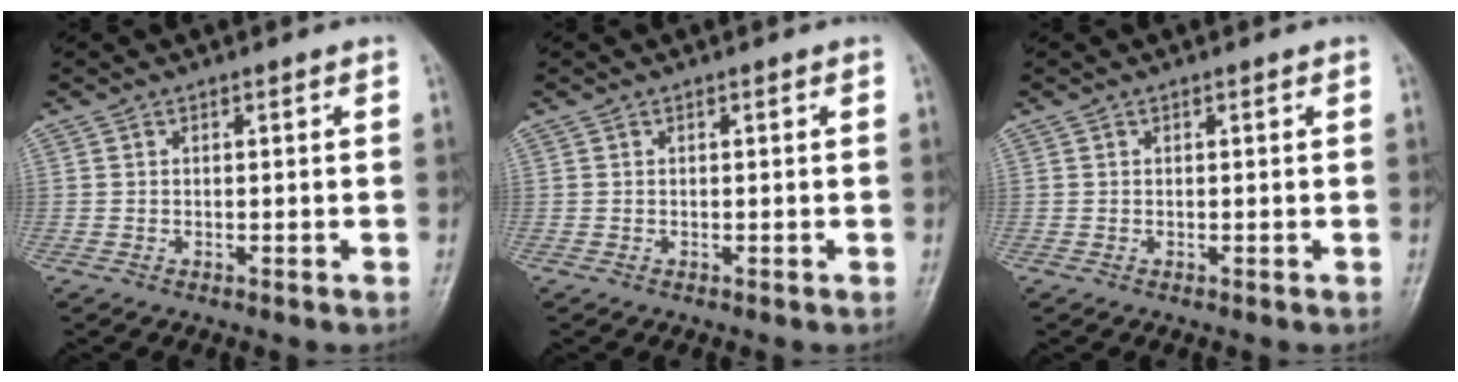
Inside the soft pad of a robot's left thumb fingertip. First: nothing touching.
{"total": 0.0}
{"total": 0.0}